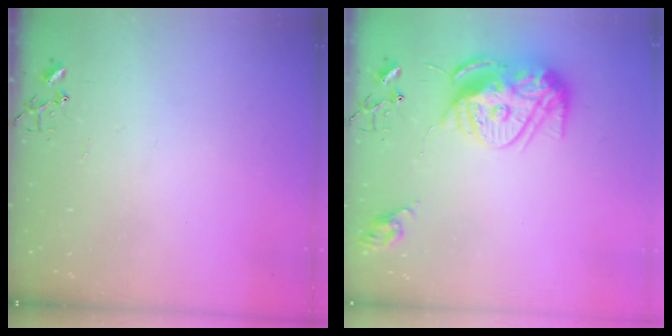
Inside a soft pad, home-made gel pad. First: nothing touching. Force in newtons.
{"total": 14.9, "press": 14.8, "slide": 1.2}